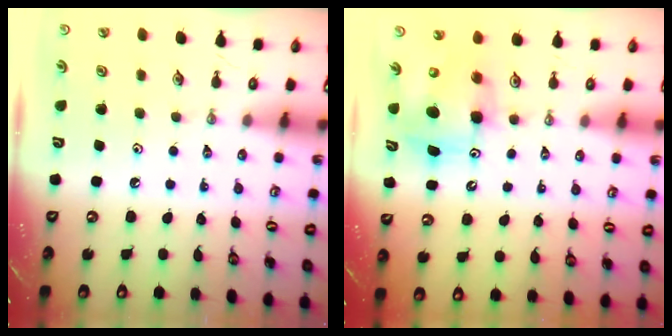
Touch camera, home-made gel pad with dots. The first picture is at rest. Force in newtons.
{"total": 6.8, "press": 6.5, "slide": 1.9}